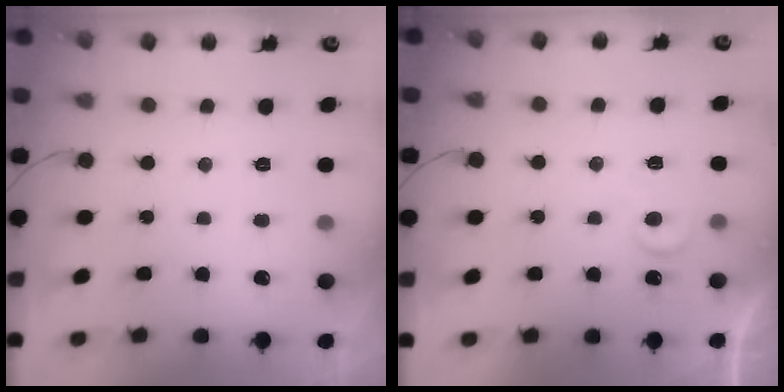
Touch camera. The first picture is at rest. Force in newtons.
{"total": 5.3, "press": 5.3, "slide": 0.4}